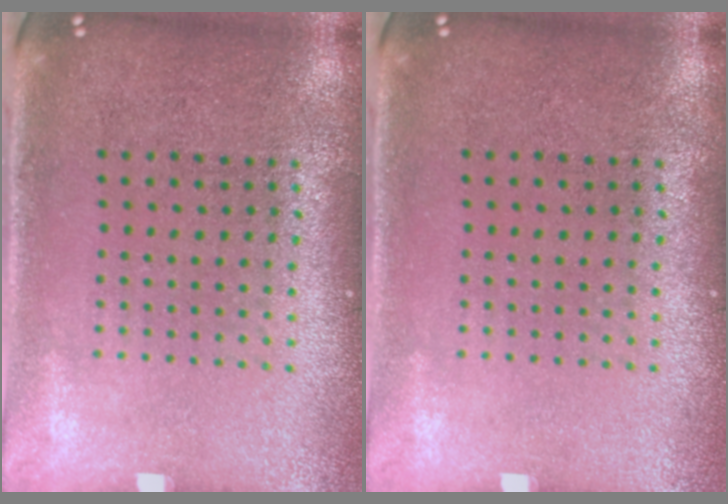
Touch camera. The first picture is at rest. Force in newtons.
{"total": 0.0}